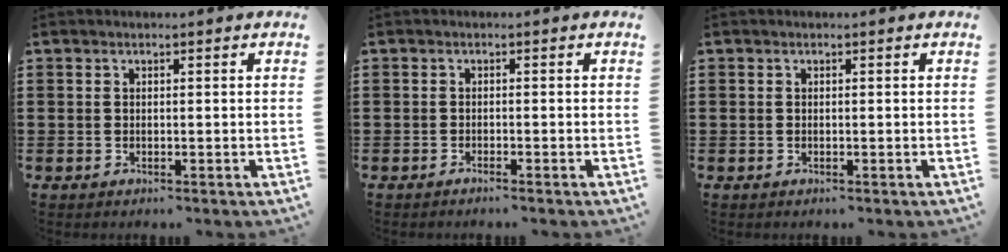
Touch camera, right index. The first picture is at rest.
{"total": 0.8, "force": [-0.8, -0.1, 0.2], "torque": [-0.006, -0.001, -0.016]}
{"total": 0.0}